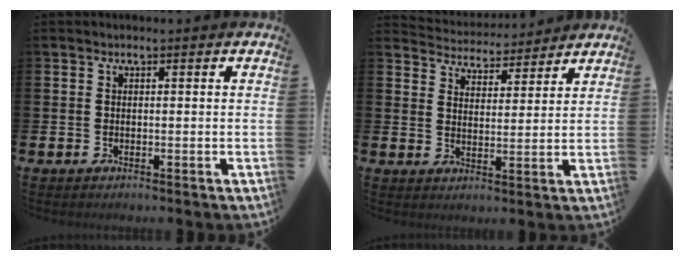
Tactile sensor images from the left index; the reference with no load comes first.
{"total": 4.6, "force": [4.5, 0.9, -0.3], "torque": [-0.009, -0.035, 0.079]}